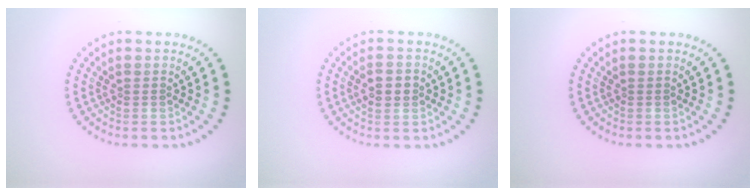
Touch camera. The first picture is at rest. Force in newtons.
{"total": 2.3, "press": 2.3, "slide": 0.1}
{"total": 0.0}